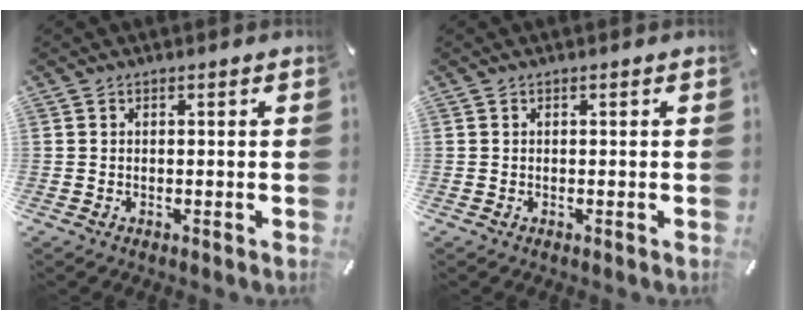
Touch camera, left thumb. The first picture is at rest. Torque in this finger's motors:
{"motor_torque": [0.03, 0.03, -0.01, -0.01, 0.00]}